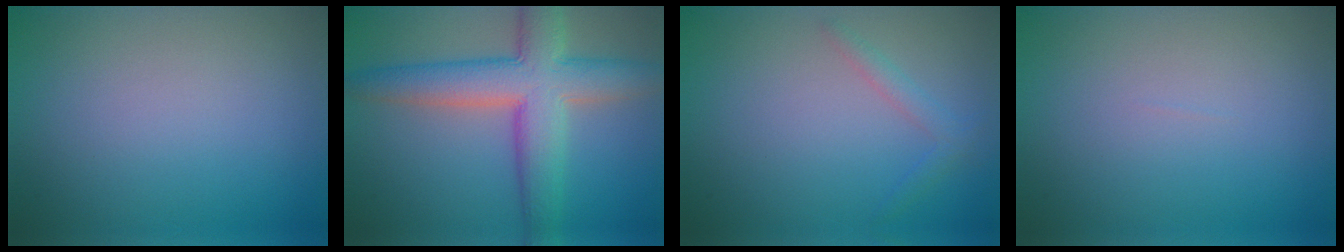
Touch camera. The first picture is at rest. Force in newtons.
{"total": 8.3, "press": 8.3, "slide": 0.3}
{"total": 1.5, "press": 1.5, "slide": 0.1}
{"total": 0.0}